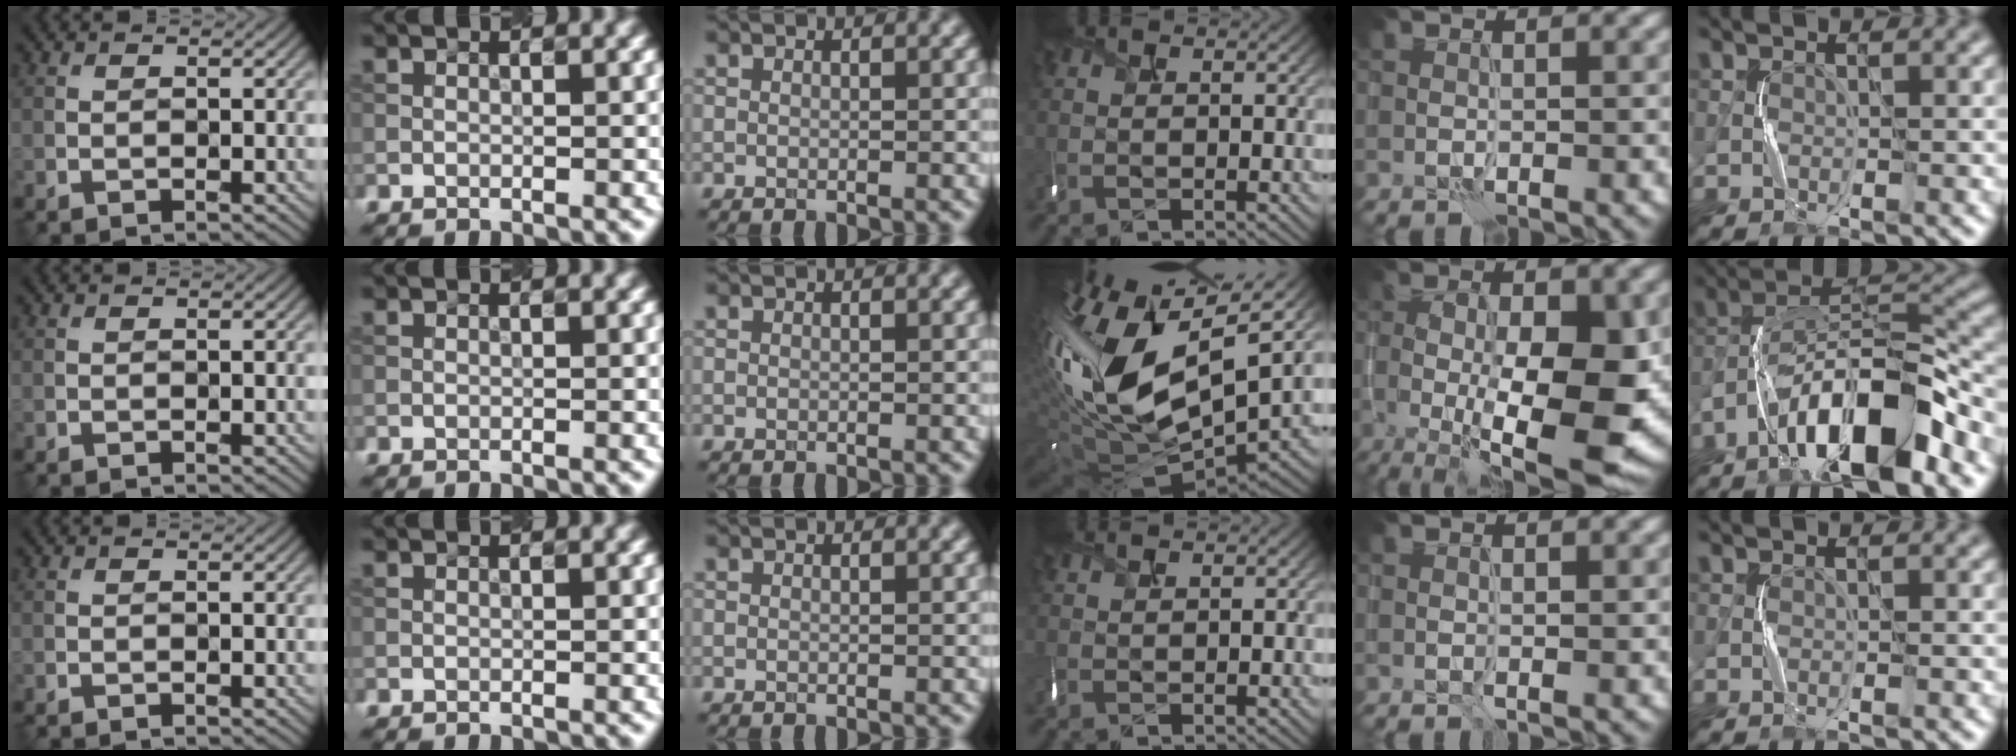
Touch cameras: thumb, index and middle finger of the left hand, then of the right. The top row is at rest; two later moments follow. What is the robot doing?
{"motion": "shake", "object": "box of matches"}